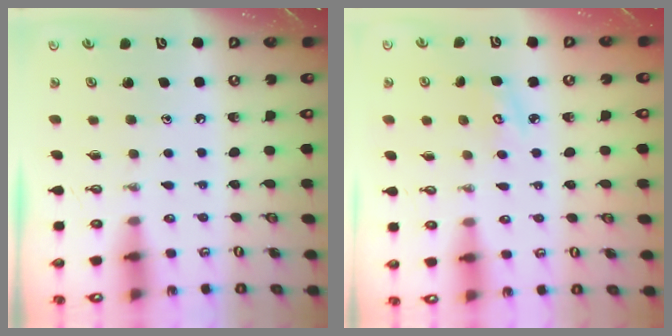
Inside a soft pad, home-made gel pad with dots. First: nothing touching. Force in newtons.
{"total": 4.7, "press": 4.7, "slide": 0.3}